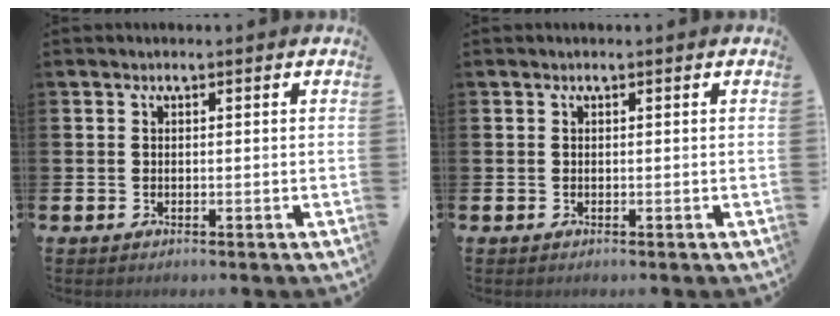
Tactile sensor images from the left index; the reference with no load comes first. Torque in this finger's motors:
{"motor_torque": [-0.03, -0.02, 0.00, 0.01]}